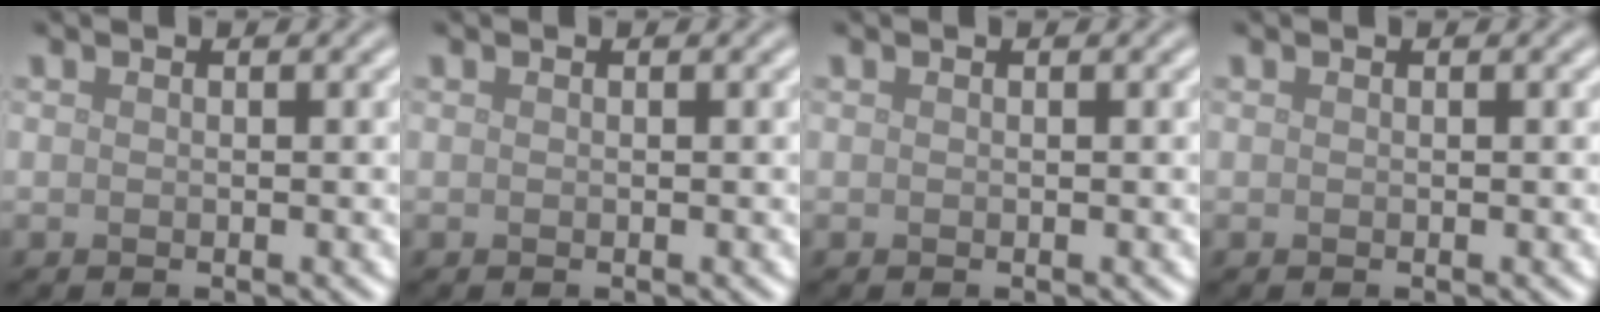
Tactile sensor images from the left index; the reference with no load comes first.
{"total": 0.0}
{"total": 0.0}
{"total": 0.0}